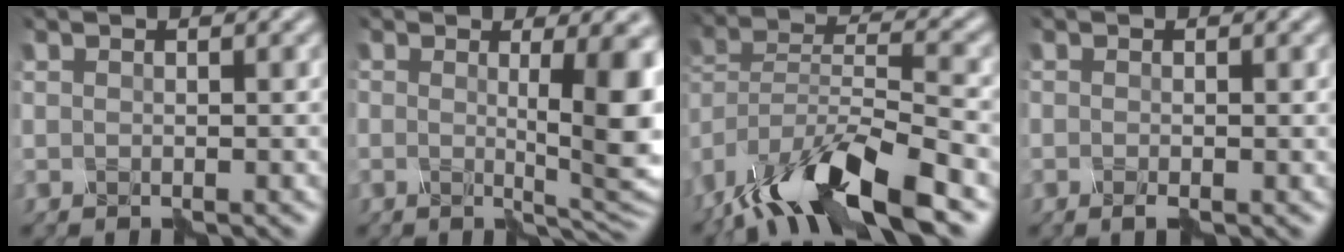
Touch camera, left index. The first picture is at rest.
{"total": 7.1, "force": [0.2, 1.9, 6.8], "torque": [-0.084, -0.007, 0.011]}
{"total": 13.0, "force": [-9.7, 3.6, 7.9], "torque": [-0.153, -0.001, -0.180]}
{"total": 1.2, "force": [-0.8, 0.3, 0.9], "torque": [-0.016, -0.001, -0.010]}